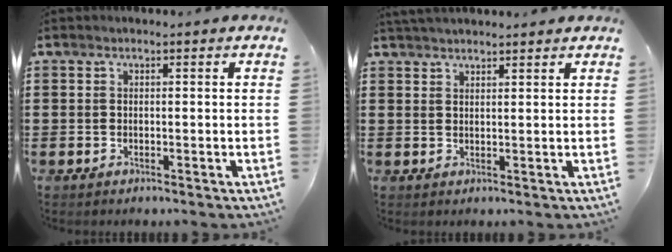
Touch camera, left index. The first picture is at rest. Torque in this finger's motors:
{"motor_torque": [0.97, -0.95, 0.42, 0.07]}